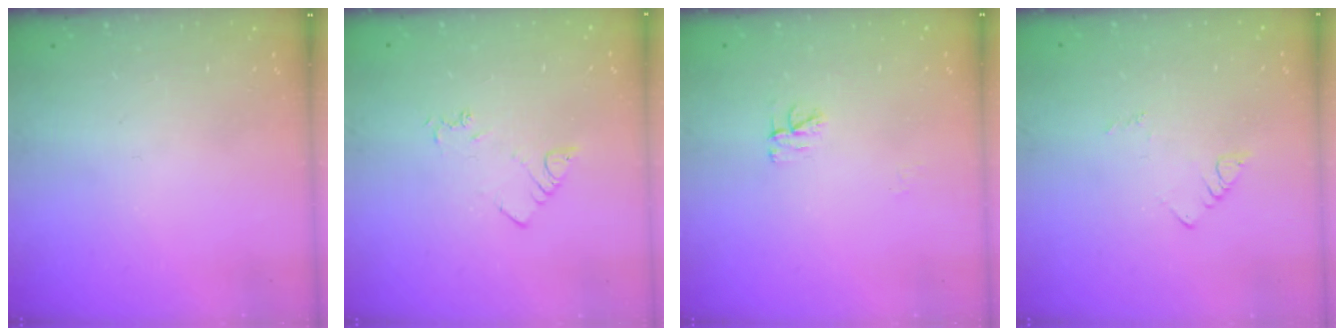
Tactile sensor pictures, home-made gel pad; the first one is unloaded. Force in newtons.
{"total": 2.3, "press": 2.3, "slide": 0.3}
{"total": 3.9, "press": 3.9, "slide": 0.2}
{"total": 3.2, "press": 3.2, "slide": 0.3}